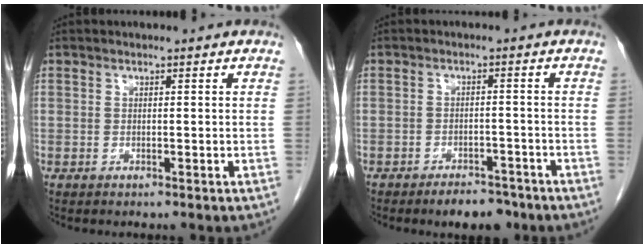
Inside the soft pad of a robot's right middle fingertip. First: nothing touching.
{"total": 4.8, "force": [-3.8, 1.8, 2.2], "torque": [-0.032, -0.001, -0.052]}